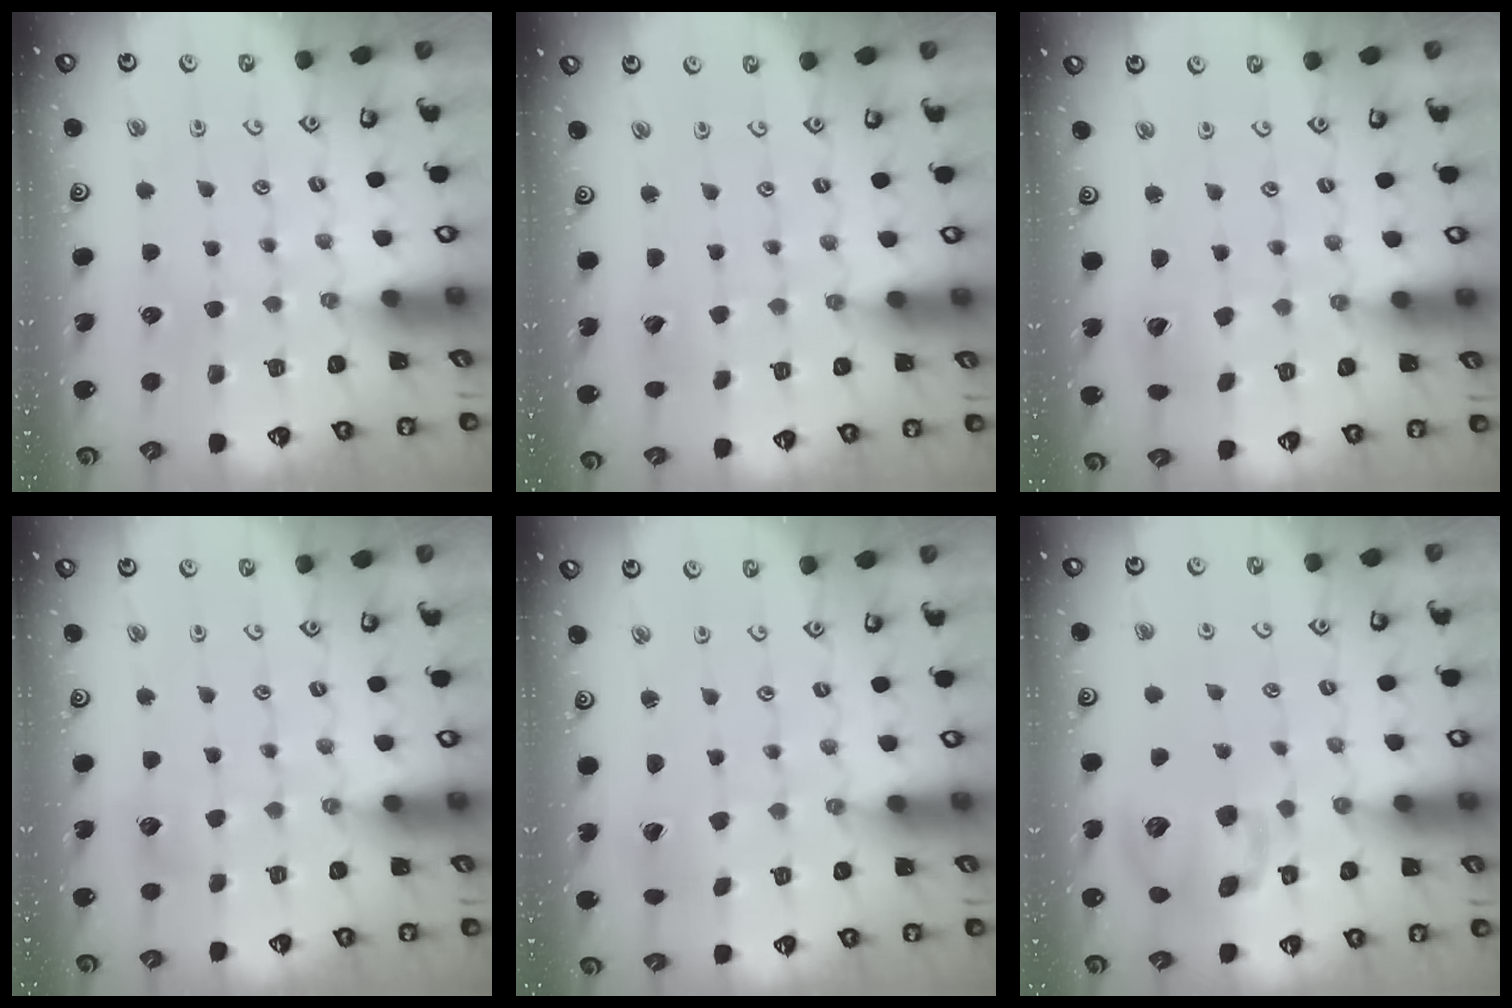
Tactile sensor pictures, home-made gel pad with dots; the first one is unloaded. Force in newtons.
{"total": 2.8, "press": 2.8, "slide": 0.2}
{"total": 4.0, "press": 4.0, "slide": 0.5}
{"total": 5.2, "press": 5.2, "slide": 0.3}
{"total": 2.4, "press": 2.4, "slide": 0.3}
{"total": 13.1, "press": 13.0, "slide": 2.0}